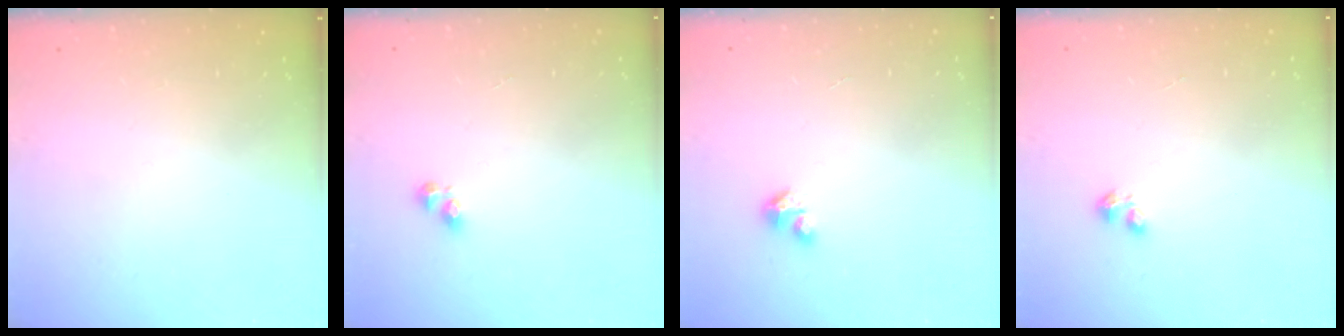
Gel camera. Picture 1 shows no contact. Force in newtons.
{"total": 3.5, "press": 3.5, "slide": 0.4}
{"total": 2.8, "press": 2.8, "slide": 0.2}
{"total": 1.8, "press": 1.8, "slide": 0.4}